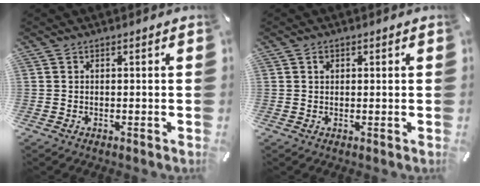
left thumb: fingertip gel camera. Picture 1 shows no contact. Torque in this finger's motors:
{"motor_torque": [0.19, 0.23, -0.01, -0.26, 0.06]}